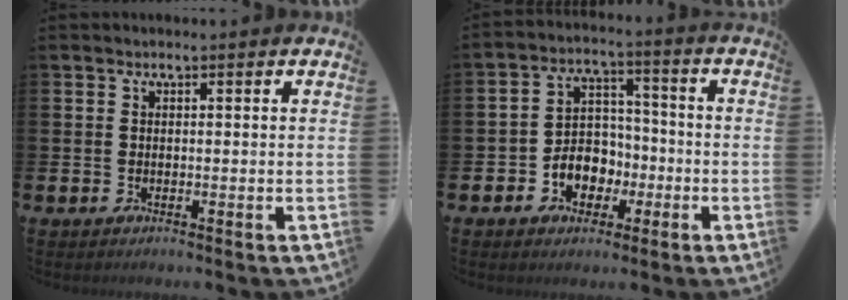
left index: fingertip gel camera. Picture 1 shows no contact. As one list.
[{"total": 5.3, "force": [-1.9, 4.6, 1.8], "torque": [-0.032, 0.005, -0.039]}]